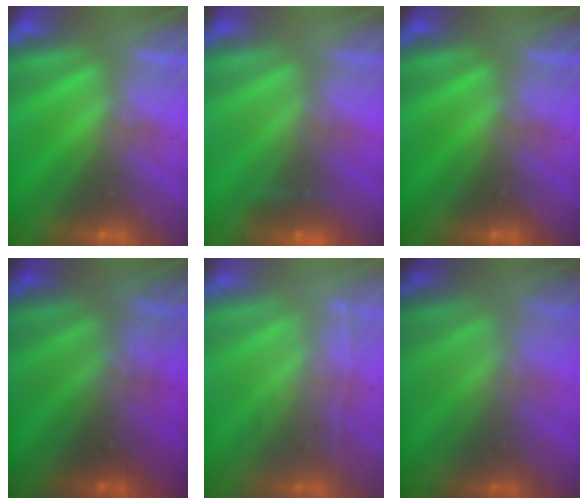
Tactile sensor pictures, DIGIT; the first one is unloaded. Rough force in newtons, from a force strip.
{"total": 2.3}
{"total": 0.0}
{"total": 2.7}
{"total": 1.8}
{"total": 1.5}